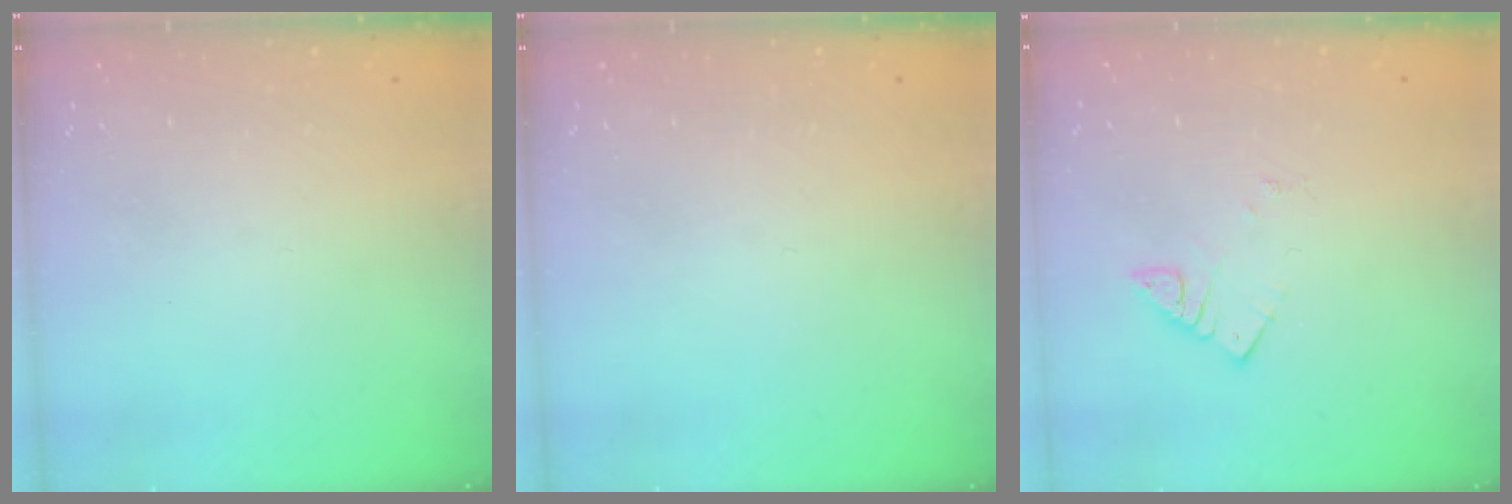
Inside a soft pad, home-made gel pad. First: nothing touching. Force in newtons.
{"total": 0.0}
{"total": 2.6, "press": 2.6, "slide": 0.1}